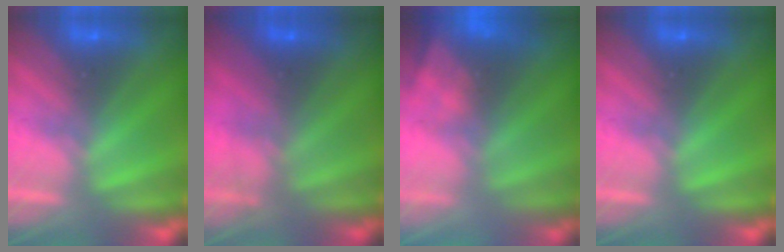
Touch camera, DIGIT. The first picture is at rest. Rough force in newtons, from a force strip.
{"total": 2.8}
{"total": 8.5}
{"total": 0.0}